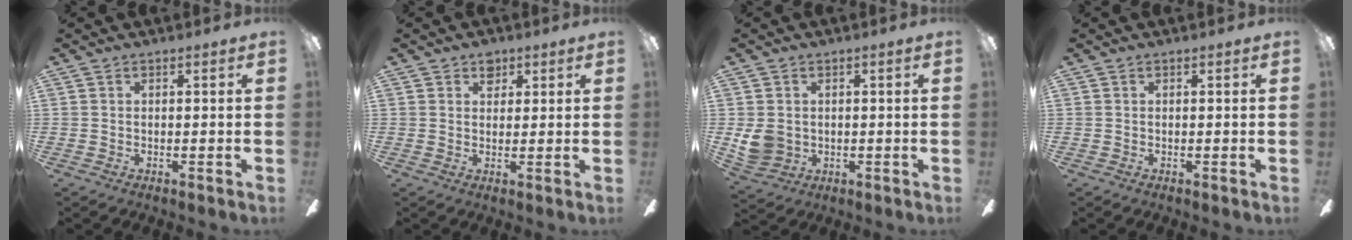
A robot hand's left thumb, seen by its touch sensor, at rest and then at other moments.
{"total": 3.5, "force": [2.1, 2.4, 1.4], "torque": [-0.006, -0.004, 0.035]}
{"total": 6.4, "force": [0.6, 5.7, 2.9], "torque": [-0.061, 0.004, 0.013]}
{"total": 0.0}